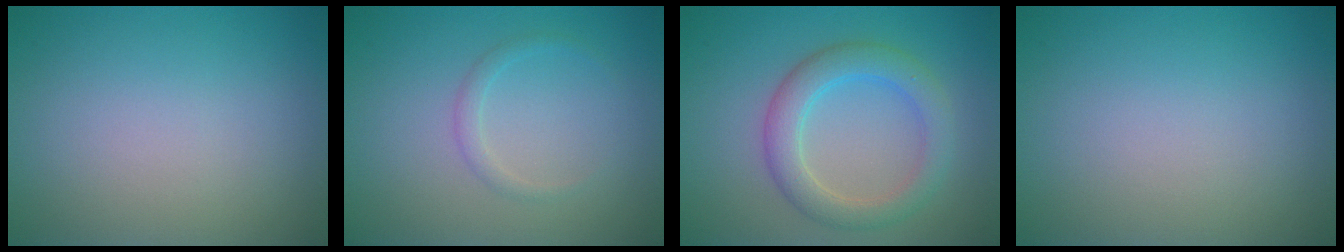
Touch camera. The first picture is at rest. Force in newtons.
{"total": 1.1, "press": 1.1, "slide": 0.1}
{"total": 4.1, "press": 4.1, "slide": 0.3}
{"total": 0.0}